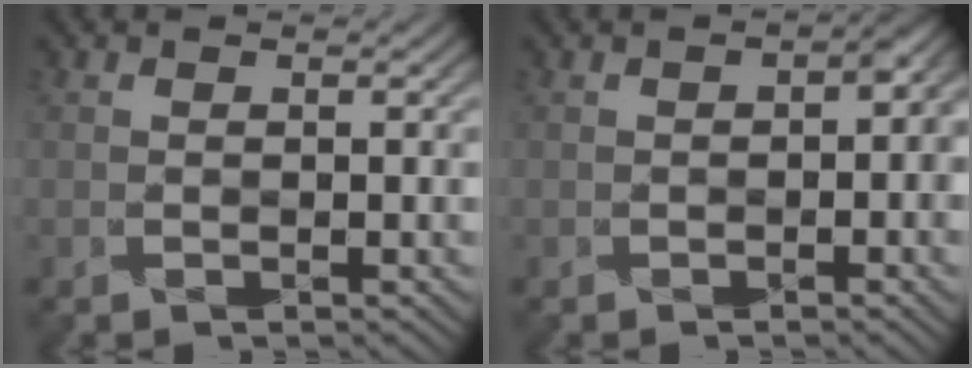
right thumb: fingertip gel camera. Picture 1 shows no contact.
{"total": 4.7, "force": [-0.4, 2.3, 4.0], "torque": [-0.054, -0.004, -0.005]}